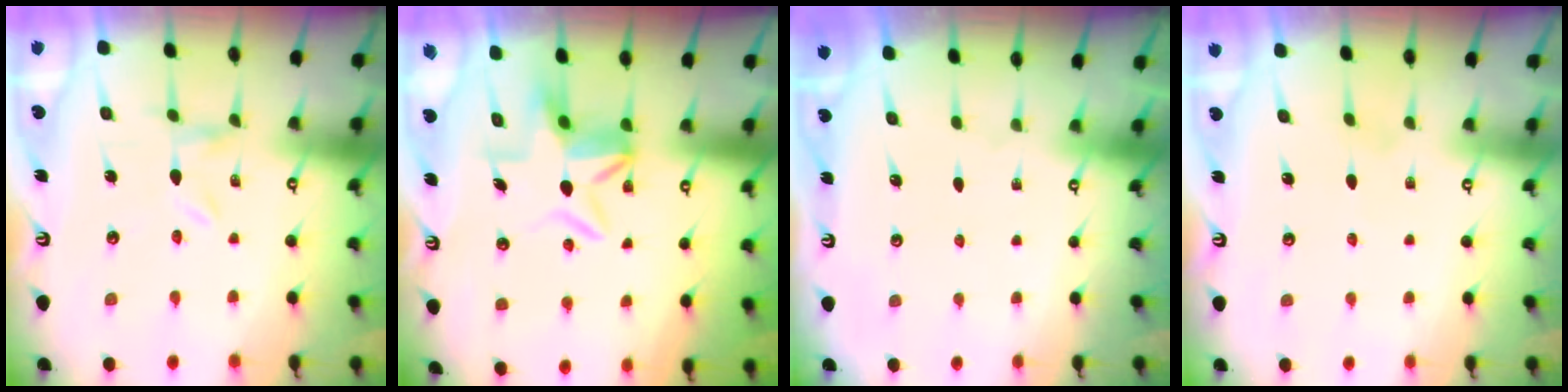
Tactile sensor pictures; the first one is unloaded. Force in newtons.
{"total": 6.4, "press": 6.4, "slide": 0.7}
{"total": 0.0}
{"total": 1.2, "press": 1.2, "slide": 0.2}